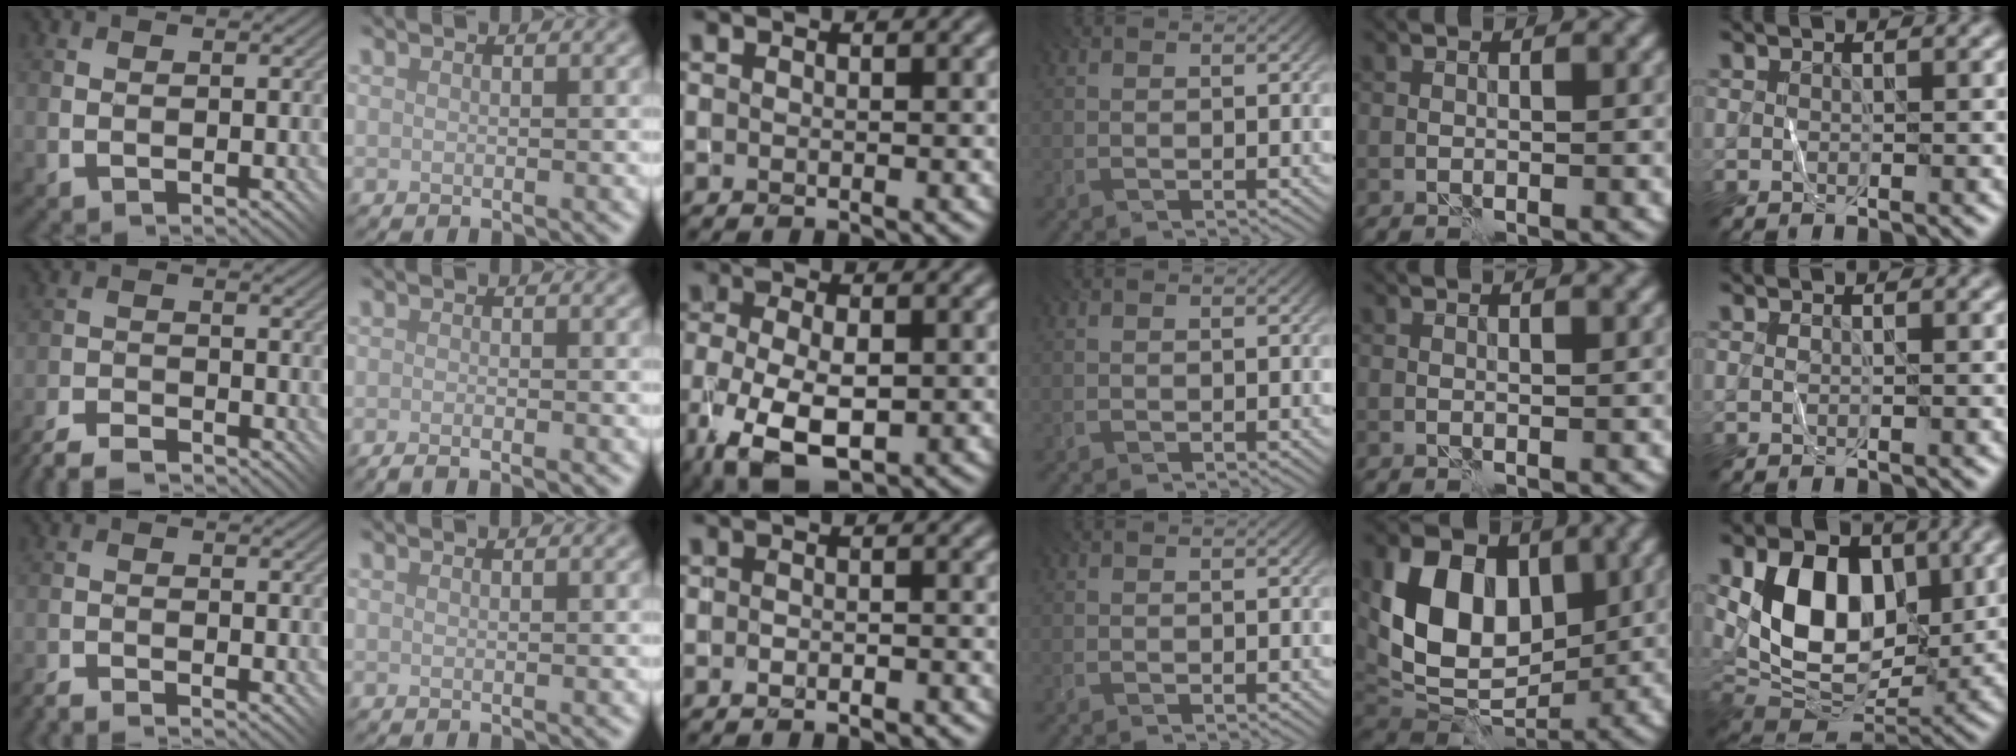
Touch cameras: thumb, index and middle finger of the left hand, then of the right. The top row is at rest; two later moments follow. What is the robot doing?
{"motion": "fold", "object": "shorts"}